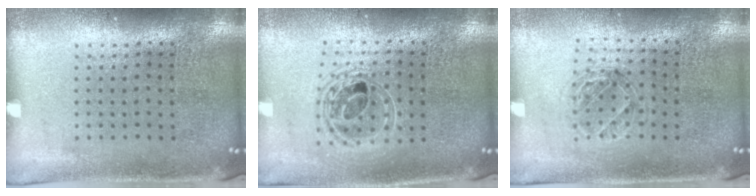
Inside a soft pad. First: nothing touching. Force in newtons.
{"total": 1.6, "press": 1.4, "slide": 0.8}
{"total": 1.1, "press": 1.1, "slide": 0.4}